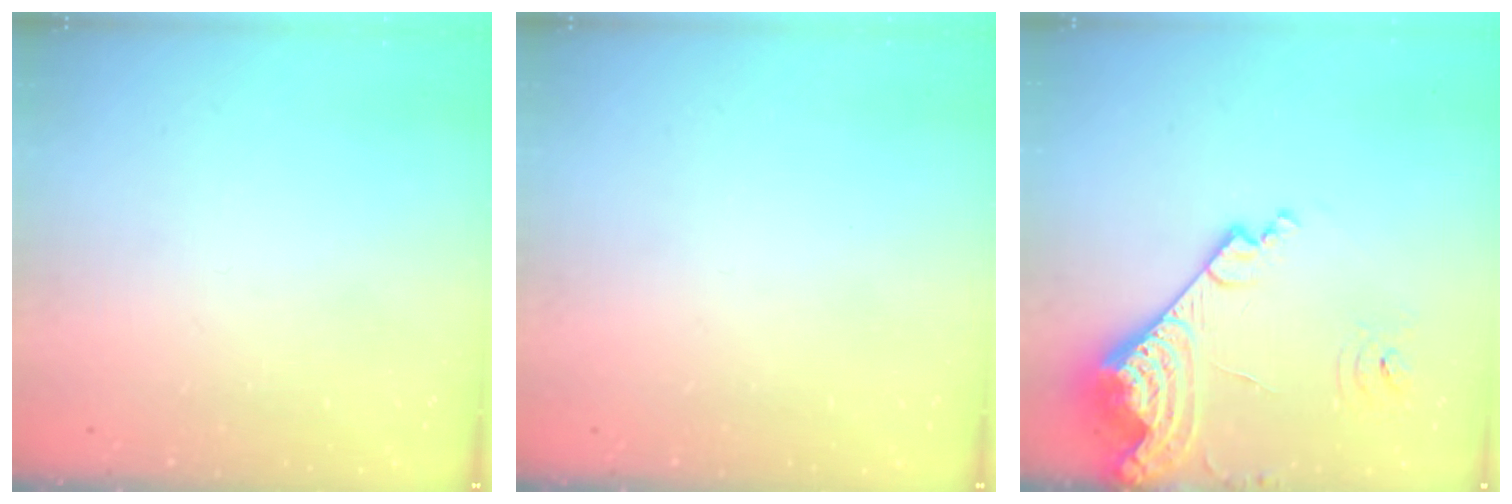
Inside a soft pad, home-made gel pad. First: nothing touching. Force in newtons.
{"total": 0.0}
{"total": 17.5, "press": 17.4, "slide": 1.9}